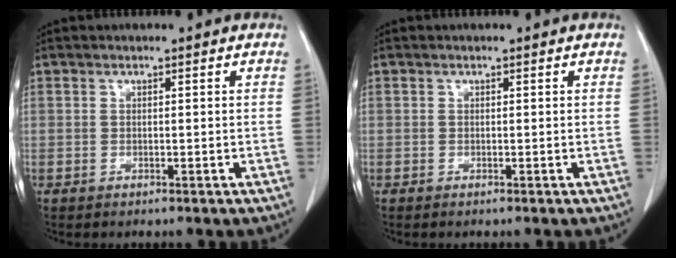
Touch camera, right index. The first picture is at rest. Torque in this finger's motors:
{"motor_torque": [-0.04, -0.07, 0.03, 0.01]}